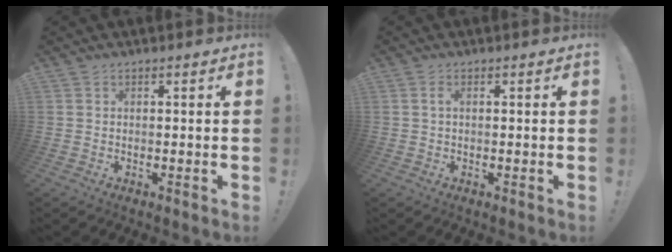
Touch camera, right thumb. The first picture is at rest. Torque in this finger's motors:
{"motor_torque": [0.04, 0.04, 0.00, -0.01, 0.00]}